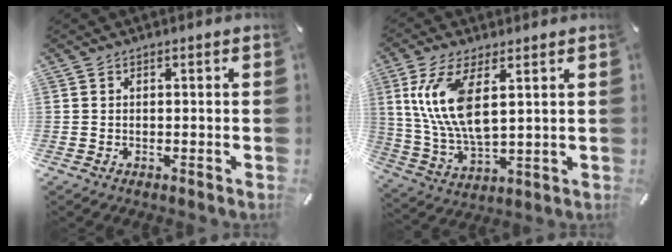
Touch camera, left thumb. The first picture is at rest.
{"total": 12.3, "force": [4.2, 5.2, 10.3], "torque": [-0.231, -0.014, 0.076]}